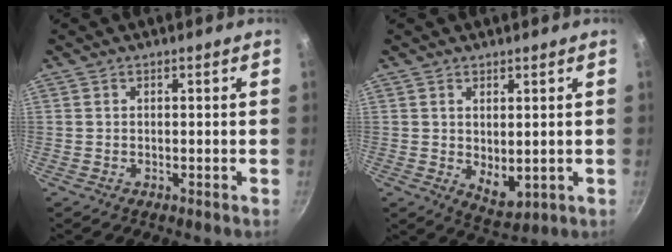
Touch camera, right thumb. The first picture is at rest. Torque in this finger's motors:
{"motor_torque": [-0.54, 0.39, 0.76, 0.14, 0.04]}